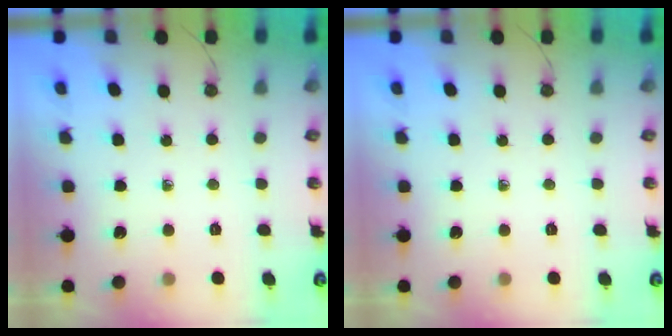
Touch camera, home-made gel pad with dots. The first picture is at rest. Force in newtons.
{"total": 0.0}